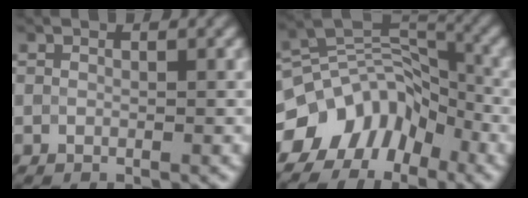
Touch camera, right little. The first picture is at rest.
{"total": 10.2, "force": [-6.1, 6.8, 4.5], "torque": [-0.068, 0.020, -0.120]}